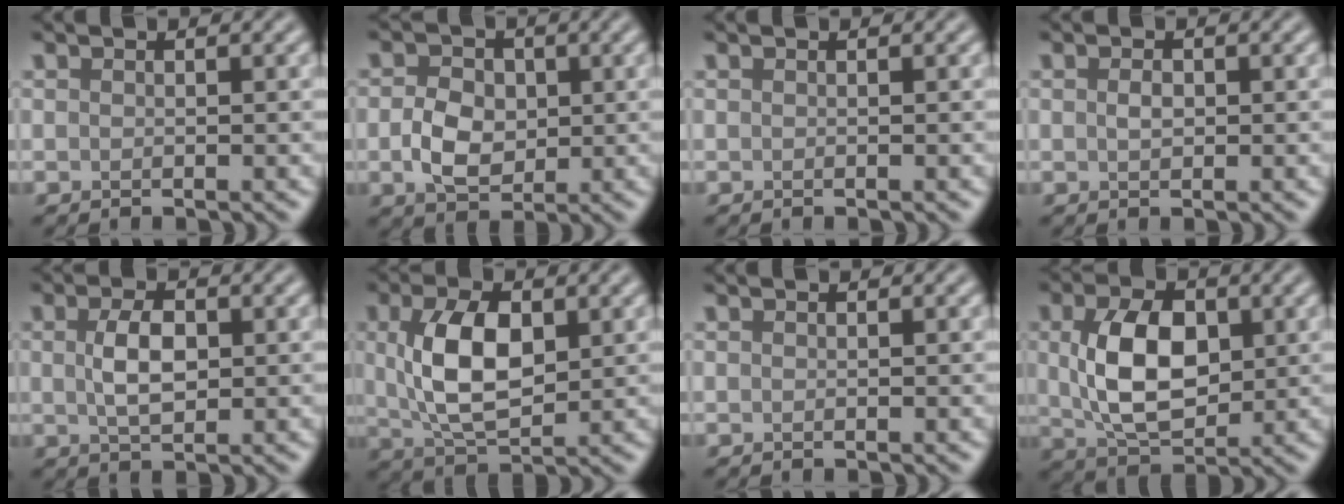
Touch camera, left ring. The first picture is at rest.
{"total": 4.2, "force": [-0.2, 3.1, 2.7], "torque": [-0.053, 0.000, -0.008]}
{"total": 0.0}
{"total": 1.2, "force": [0.1, 0.8, 0.9], "torque": [-0.018, 0.001, 0.002]}
{"total": 3.7, "force": [0.4, 2.0, 3.1], "torque": [-0.069, 0.002, 0.008]}
{"total": 7.1, "force": [1.1, 3.8, 5.9], "torque": [-0.117, 0.003, 0.024]}
{"total": 0.0}
{"total": 7.6, "force": [0.8, 4.7, 5.9], "torque": [-0.117, 0.000, 0.019]}